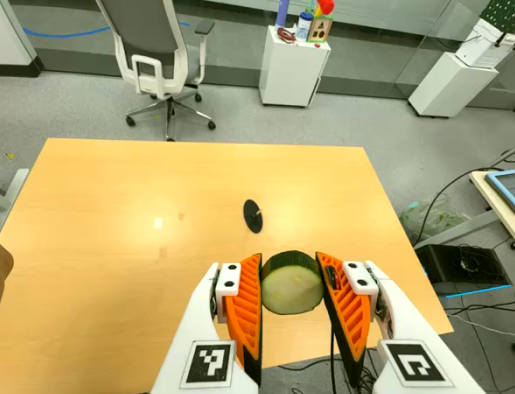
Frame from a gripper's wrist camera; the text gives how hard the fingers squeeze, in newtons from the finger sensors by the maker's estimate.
{"total": 12.7, "left": 11.5, "right": 13.9}